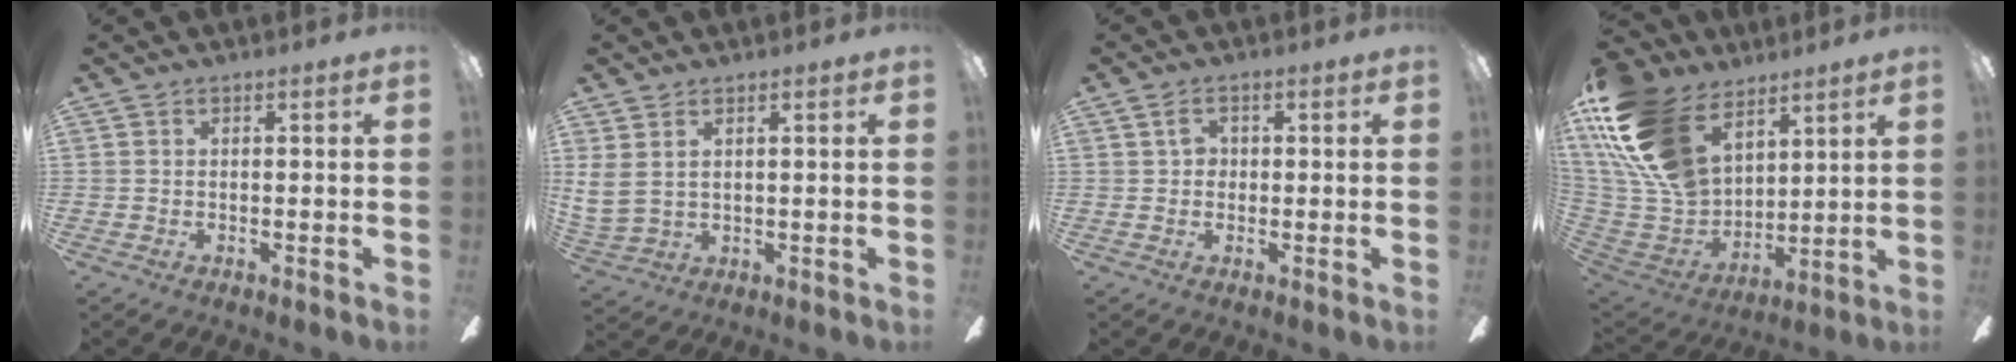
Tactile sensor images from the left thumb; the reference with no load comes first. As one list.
[{"total": 4.8, "force": [2.7, 3.0, 2.6], "torque": [-0.065, -0.006, 0.053]}, {"total": 3.1, "force": [0.7, 2.4, 1.9], "torque": [-0.031, 0.006, 0.009]}, {"total": 23.9, "force": [12.7, 14.5, 14.2], "torque": [-0.328, -0.060, 0.235]}]